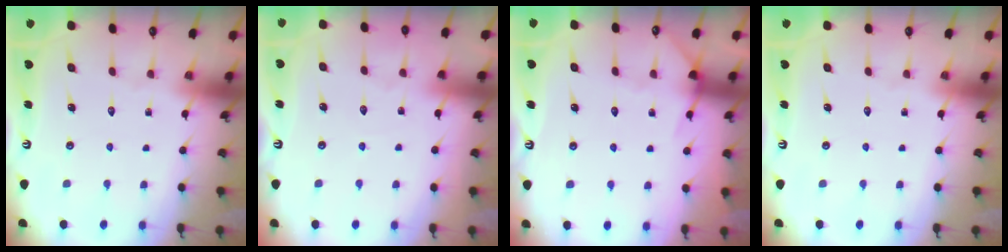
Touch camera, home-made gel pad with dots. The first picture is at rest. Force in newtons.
{"total": 2.5, "press": 2.5, "slide": 0.3}
{"total": 5.0, "press": 5.0, "slide": 0.5}
{"total": 0.0}